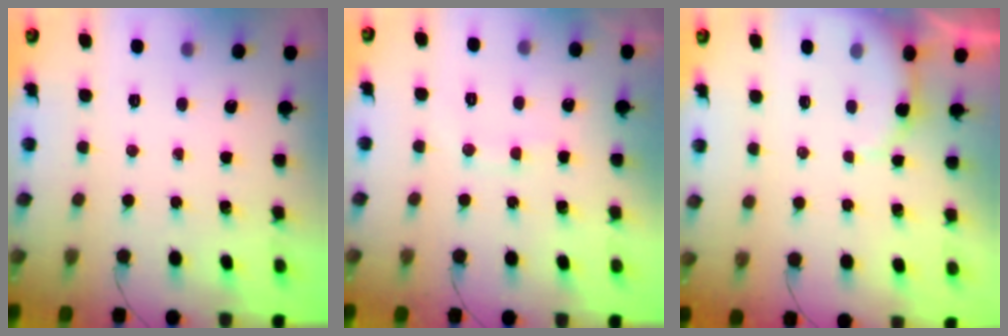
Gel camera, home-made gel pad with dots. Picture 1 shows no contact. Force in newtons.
{"total": 7.3, "press": 7.2, "slide": 1.3}
{"total": 4.3, "press": 4.3, "slide": 0.4}